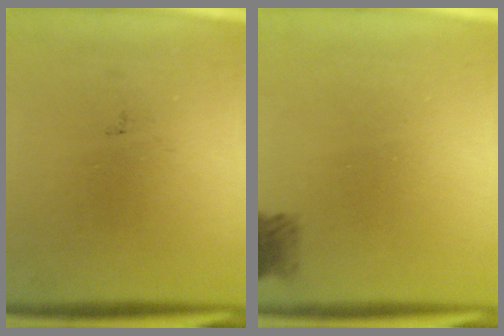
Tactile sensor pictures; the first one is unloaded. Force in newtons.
{"total": 2.1}